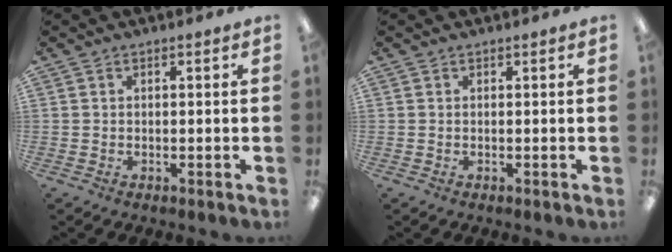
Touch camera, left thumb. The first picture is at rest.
{"total": 0.0}